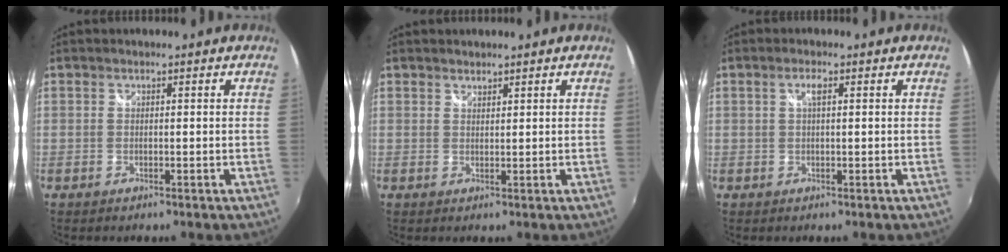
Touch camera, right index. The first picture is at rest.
{"total": 1.1, "force": [1.0, 0.4, 0.1], "torque": [-0.001, 0.001, 0.018]}
{"total": 1.7, "force": [0.6, 0.4, 1.6], "torque": [-0.030, 0.005, 0.007]}